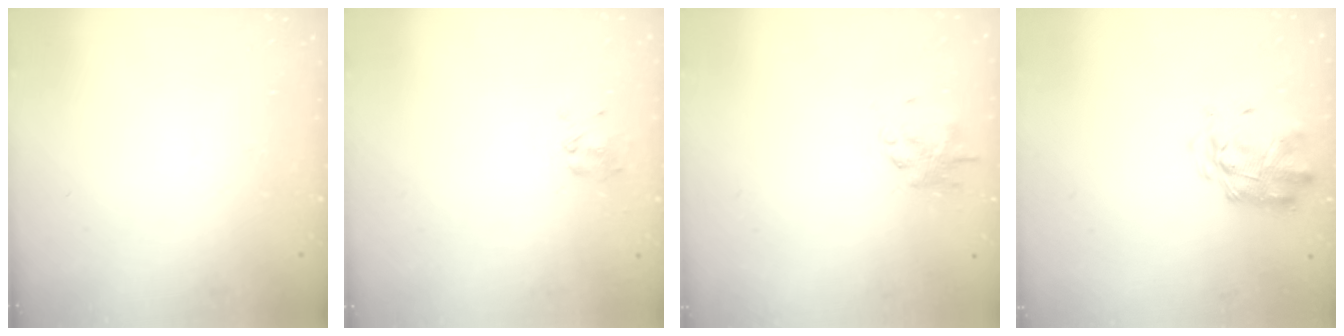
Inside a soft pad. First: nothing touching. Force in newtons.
{"total": 3.6, "press": 3.5, "slide": 0.7}
{"total": 1.8, "press": 1.7, "slide": 0.4}
{"total": 2.8, "press": 2.7, "slide": 0.6}